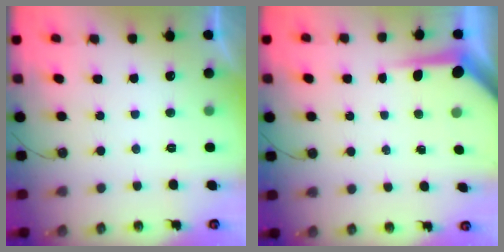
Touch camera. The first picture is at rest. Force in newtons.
{"total": 4.9, "press": 4.9, "slide": 0.5}